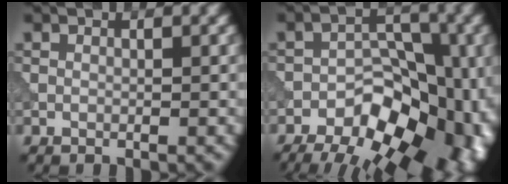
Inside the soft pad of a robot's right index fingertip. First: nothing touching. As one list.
[{"total": 19.6, "force": [-10.6, 11.5, 11.9], "torque": [-0.108, 0.000, -0.138]}]